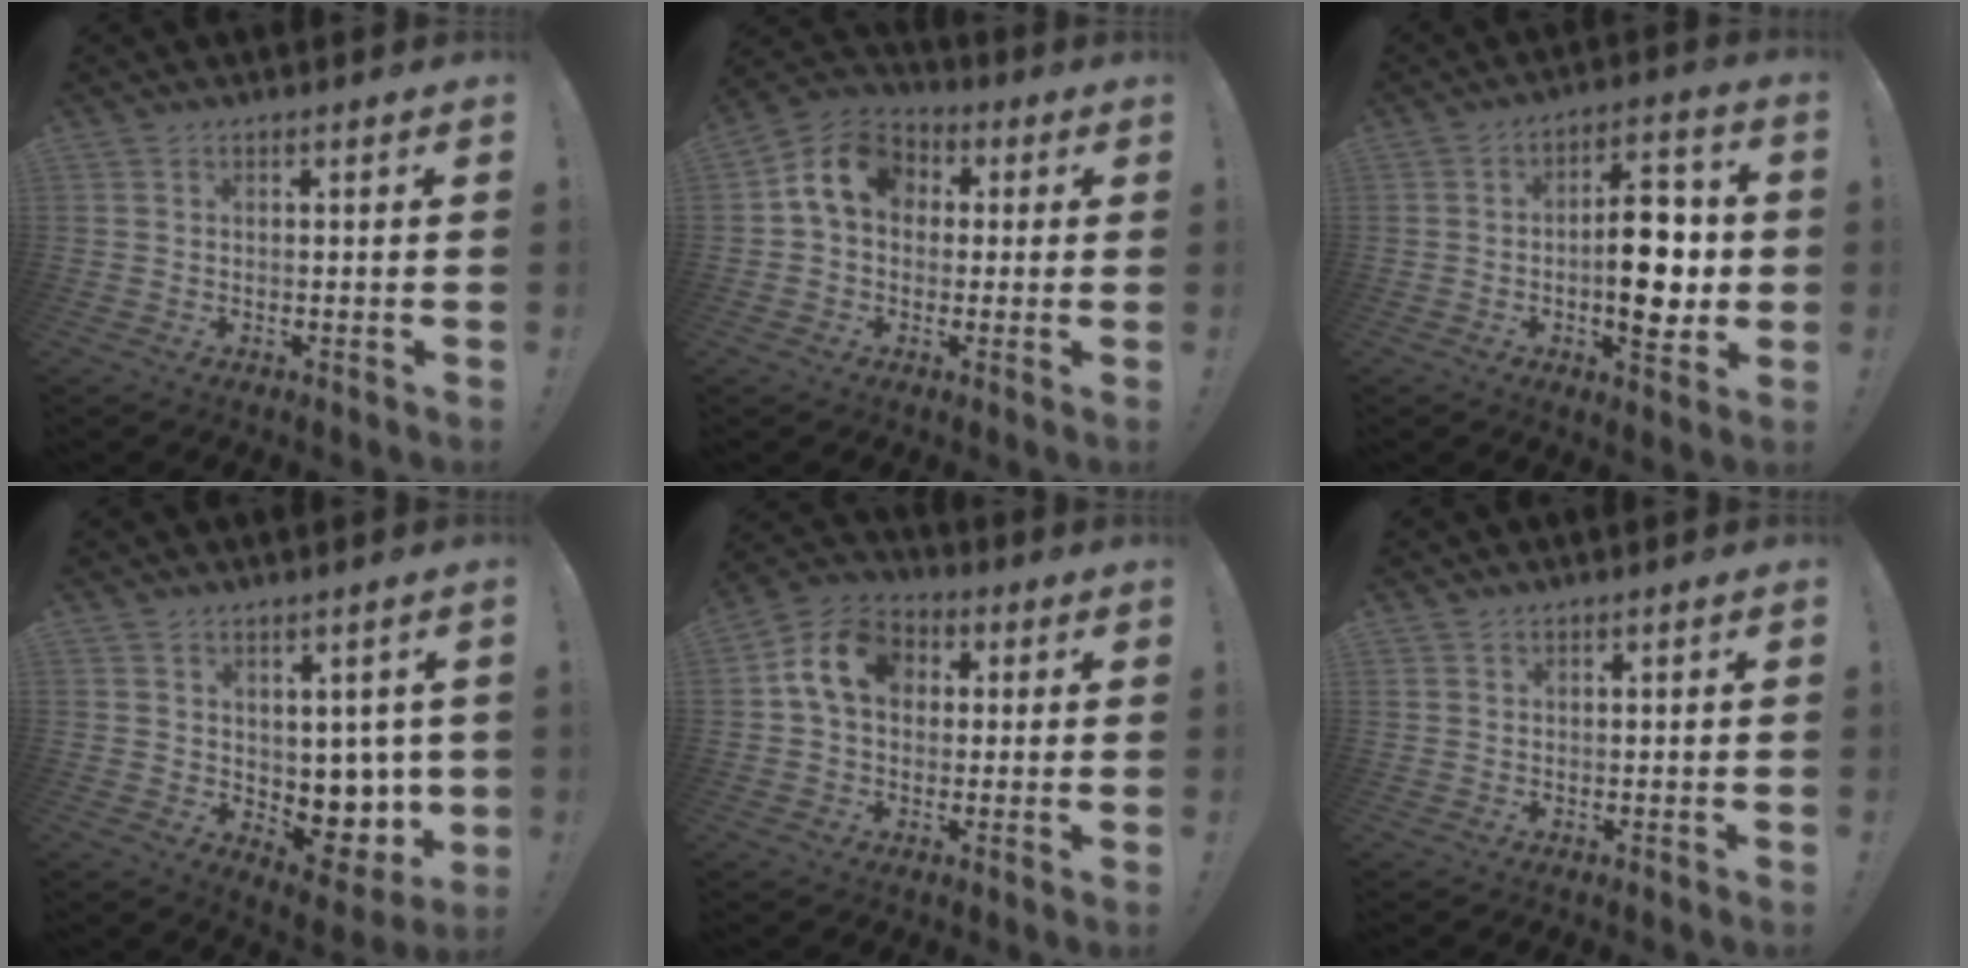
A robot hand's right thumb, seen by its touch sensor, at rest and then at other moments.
{"total": 11.4, "force": [2.2, 9.0, 6.7], "torque": [-0.106, 0.011, 0.046]}
{"total": 14.9, "force": [-1.4, 7.3, 12.9], "torque": [-0.179, 0.013, -0.027]}
{"total": 8.0, "force": [1.9, 6.6, 4.1], "torque": [-0.028, -0.029, 0.047]}
{"total": 12.7, "force": [2.9, 9.6, 7.8], "torque": [-0.119, 0.014, 0.061]}
{"total": 0.8, "force": [0.7, 0.2, 0.3], "torque": [-0.003, -0.002, 0.013]}